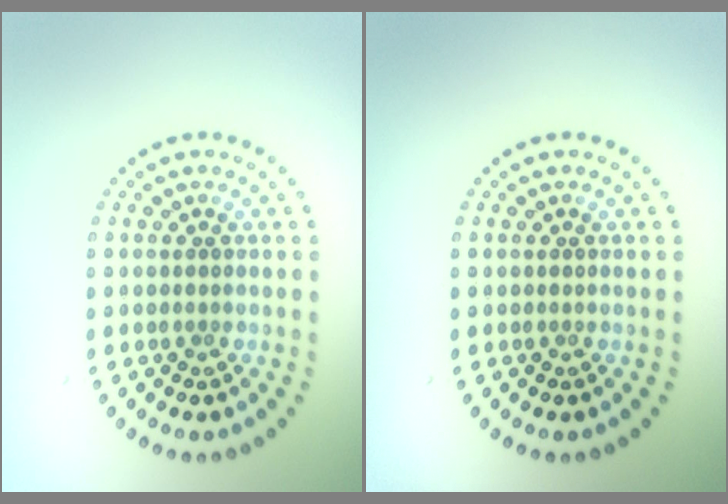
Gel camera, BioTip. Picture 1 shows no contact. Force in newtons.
{"total": 0.0}